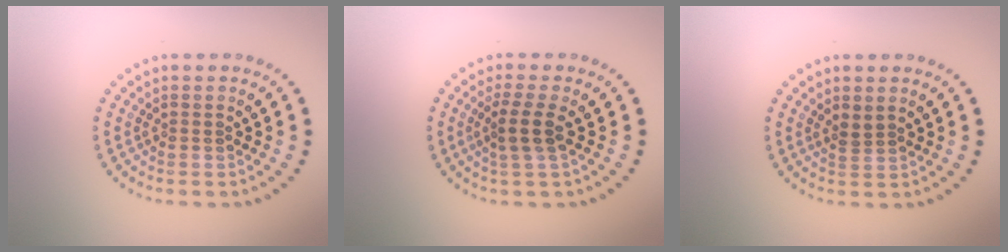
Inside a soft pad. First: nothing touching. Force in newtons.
{"total": 2.3, "press": 1.8, "slide": 1.5}
{"total": 1.1, "press": 0.9, "slide": 0.7}